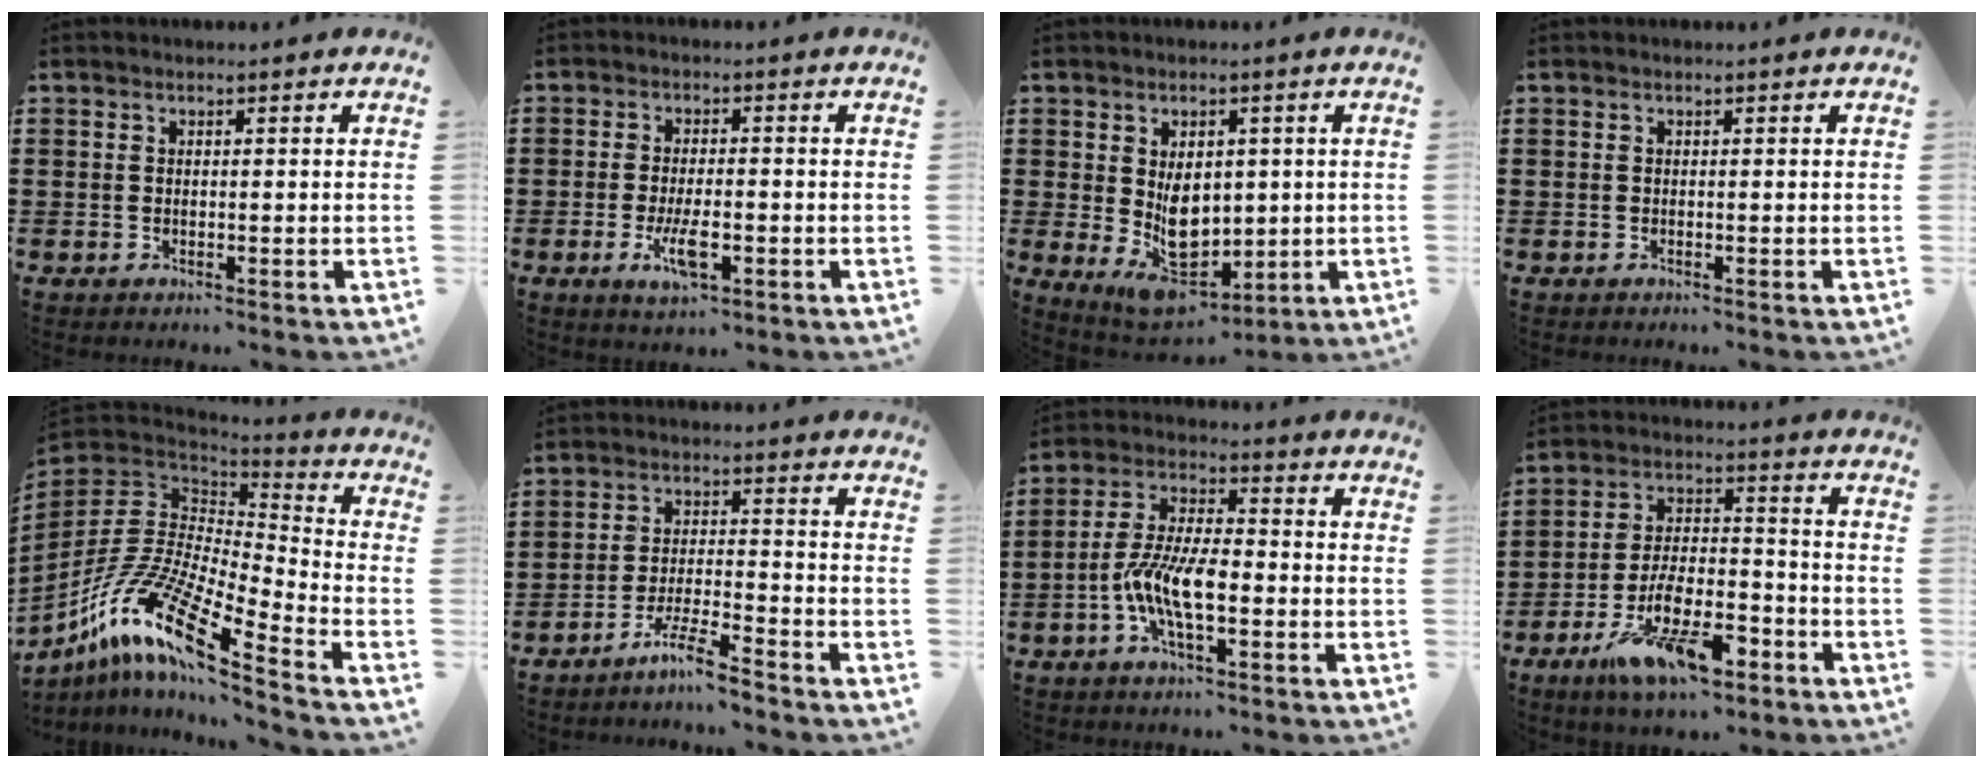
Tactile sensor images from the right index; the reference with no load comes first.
{"total": 5.6, "force": [-2.0, 2.0, 4.8], "torque": [-0.092, -0.008, -0.038]}
{"total": 7.7, "force": [-0.8, 5.3, 5.6], "torque": [-0.086, 0.003, -0.010]}
{"total": 0.0}
{"total": 14.8, "force": [-9.8, 3.7, 10.5], "torque": [-0.236, 0.001, -0.197]}
{"total": 5.8, "force": [-5.1, -0.1, 2.8], "torque": [-0.069, -0.009, -0.101]}
{"total": 8.9, "force": [-2.8, 3.0, 7.9], "torque": [-0.178, -0.009, -0.059]}
{"total": 12.5, "force": [-7.7, 4.6, 8.7], "torque": [-0.164, 0.021, -0.140]}